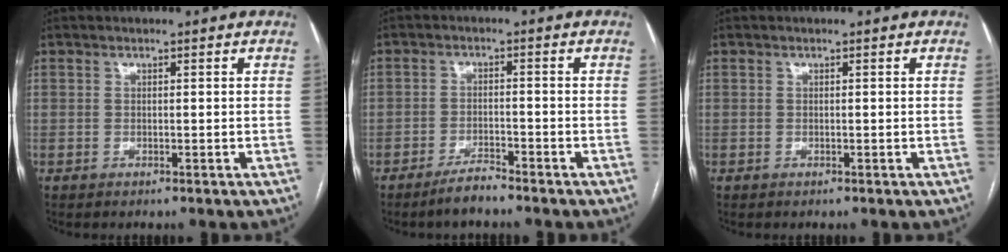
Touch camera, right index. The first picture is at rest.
{"total": 3.3, "force": [-3.0, 0.3, 1.4], "torque": [-0.028, -0.005, -0.056]}
{"total": 0.0}